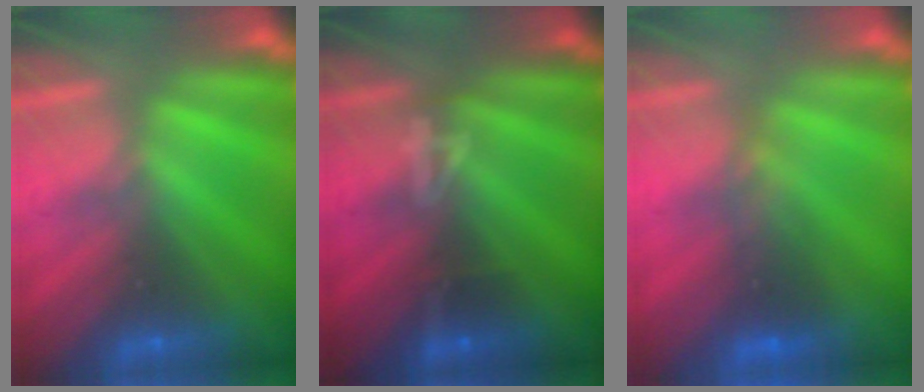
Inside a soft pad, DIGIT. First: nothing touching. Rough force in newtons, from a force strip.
{"total": 3.7}
{"total": 2.0}